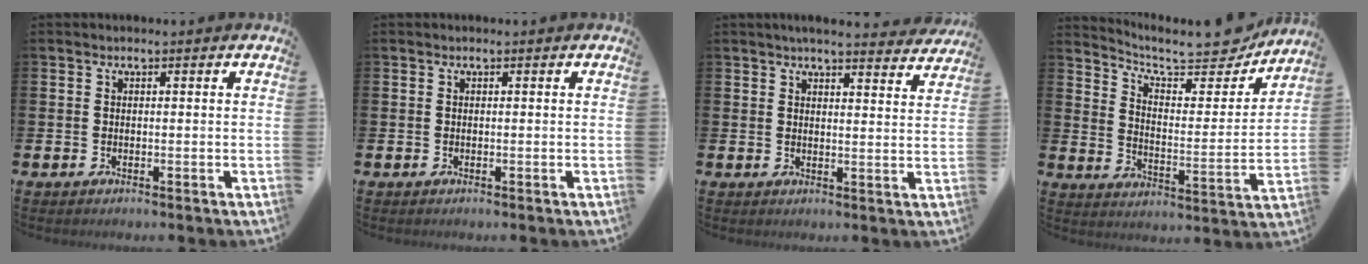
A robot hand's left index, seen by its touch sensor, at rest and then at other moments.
{"total": 0.0}
{"total": 4.4, "force": [4.3, -0.1, 1.0], "torque": [-0.015, -0.027, 0.074]}
{"total": 8.8, "force": [8.1, 2.0, 2.7], "torque": [-0.065, -0.067, 0.135]}